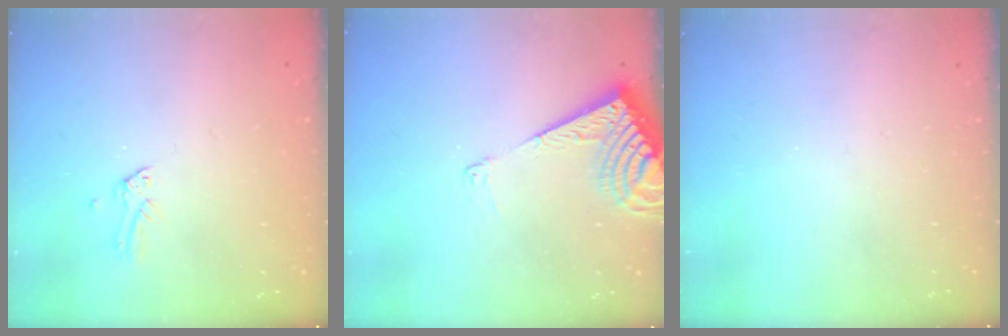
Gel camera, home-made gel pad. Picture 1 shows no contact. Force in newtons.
{"total": 8.8, "press": 8.7, "slide": 1.1}
{"total": 0.0}